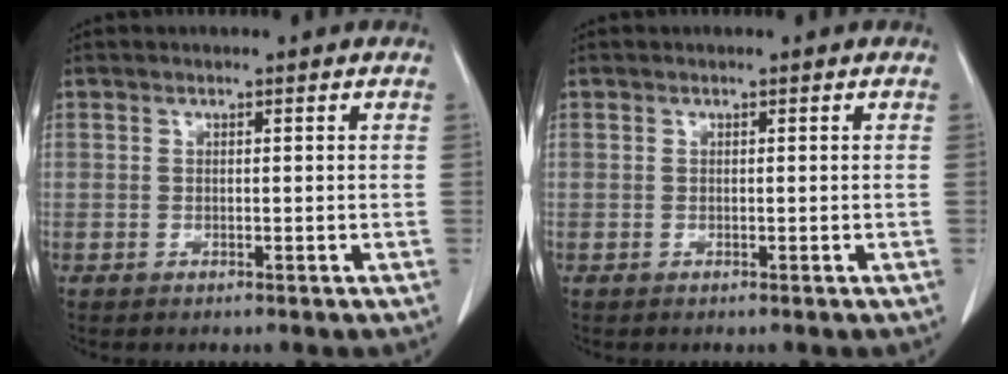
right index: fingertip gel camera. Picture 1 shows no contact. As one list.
[{"total": 0.0}]